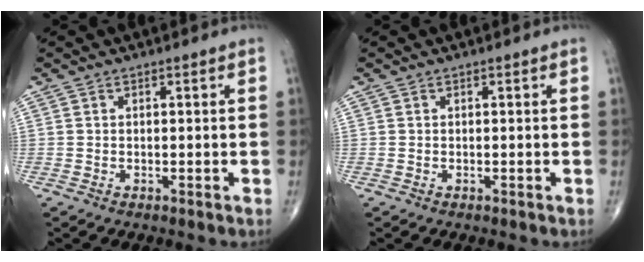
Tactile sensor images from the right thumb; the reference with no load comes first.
{"total": 0.0}